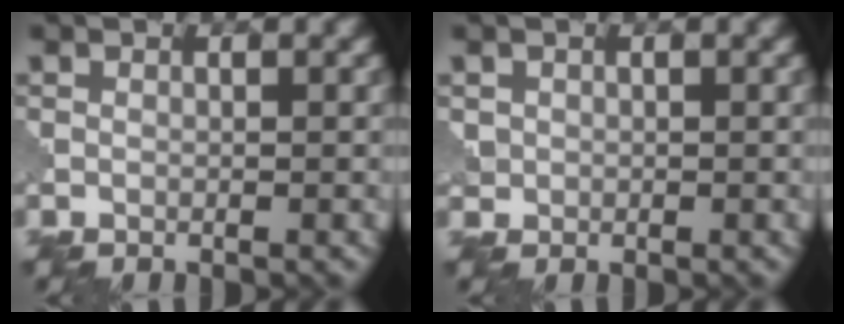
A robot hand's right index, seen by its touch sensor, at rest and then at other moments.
{"total": 0.9, "force": [0.1, 0.9, 0.1], "torque": [0.005, -0.004, 0.003]}